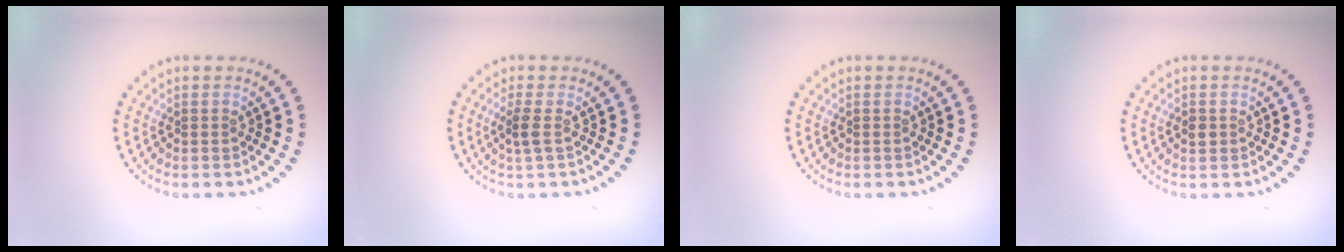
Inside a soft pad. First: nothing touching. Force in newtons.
{"total": 1.3, "press": 1.0, "slide": 0.9}
{"total": 0.0}
{"total": 1.0, "press": 1.0, "slide": 0.3}